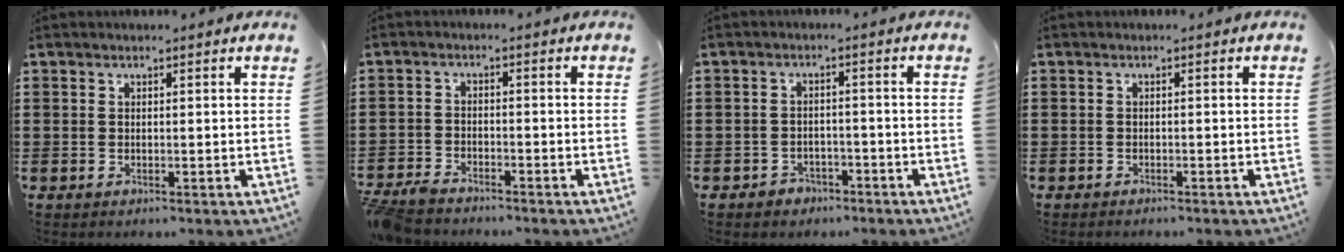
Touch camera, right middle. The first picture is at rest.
{"total": 3.2, "force": [-3.1, 0.5, 0.6], "torque": [-0.034, -0.005, -0.071]}
{"total": 2.1, "force": [-1.9, 0.9, 0.1], "torque": [-0.010, 0.000, -0.042]}
{"total": 0.6, "force": [-0.6, 0.0, 0.1], "torque": [-0.003, -0.003, -0.011]}